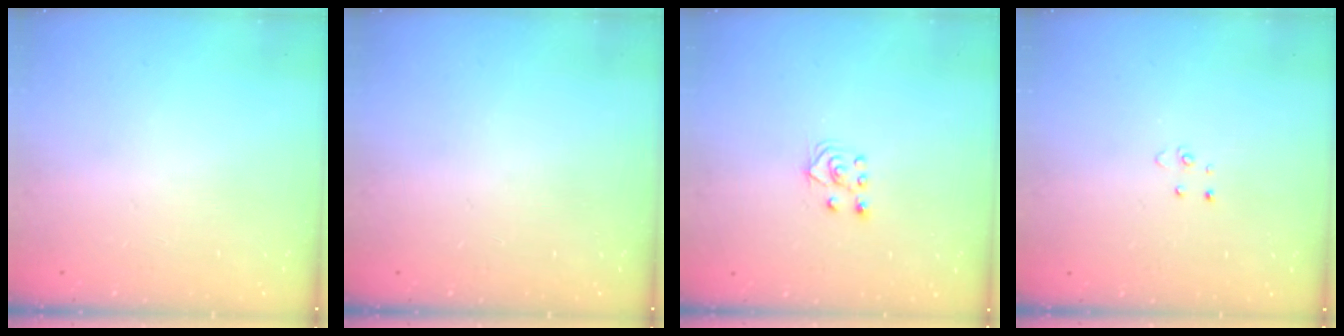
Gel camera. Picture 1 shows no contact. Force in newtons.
{"total": 0.0}
{"total": 4.1, "press": 4.1, "slide": 0.7}
{"total": 2.6, "press": 2.6, "slide": 0.2}